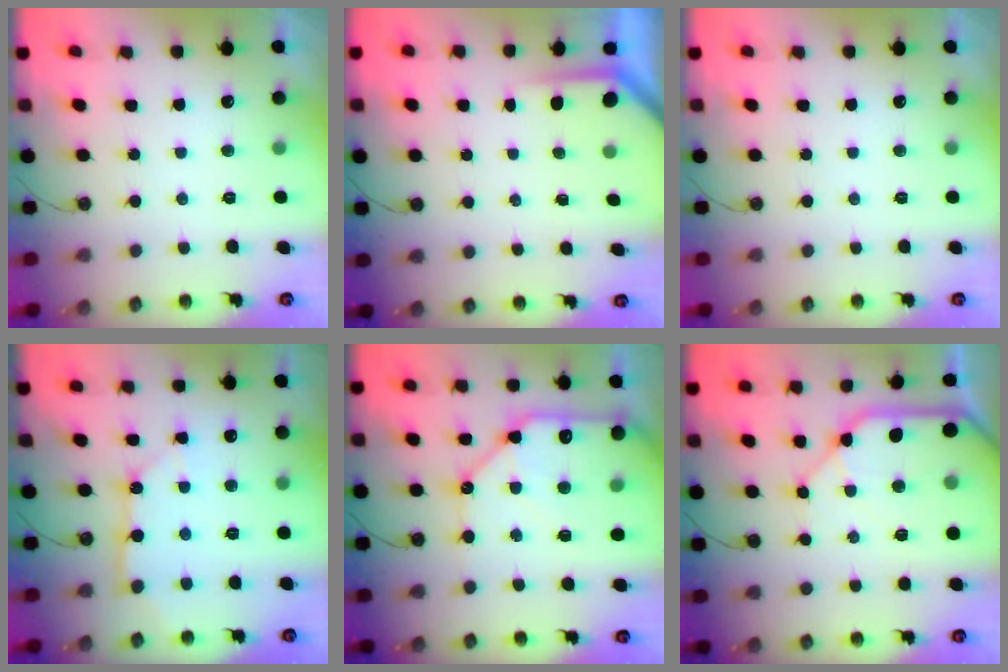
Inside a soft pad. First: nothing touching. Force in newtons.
{"total": 2.7, "press": 2.7, "slide": 0.4}
{"total": 0.0}
{"total": 9.5, "press": 9.5, "slide": 1.2}
{"total": 17.7, "press": 17.5, "slide": 2.2}
{"total": 15.2, "press": 15.0, "slide": 2.4}